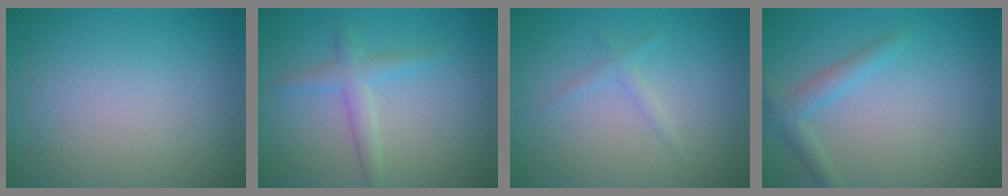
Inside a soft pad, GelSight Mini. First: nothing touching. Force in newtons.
{"total": 2.3, "press": 2.3, "slide": 0.1}
{"total": 1.0, "press": 1.0, "slide": 0.0}
{"total": 2.1, "press": 2.1, "slide": 0.1}